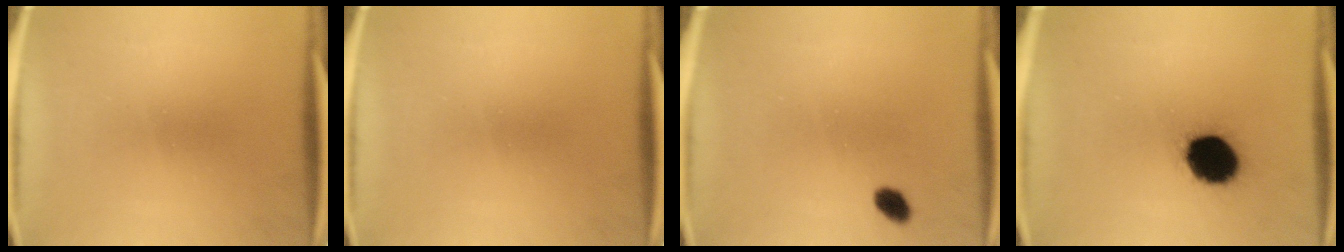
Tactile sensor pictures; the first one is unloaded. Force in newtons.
{"total": 0.0}
{"total": 2.4}
{"total": 14.5}